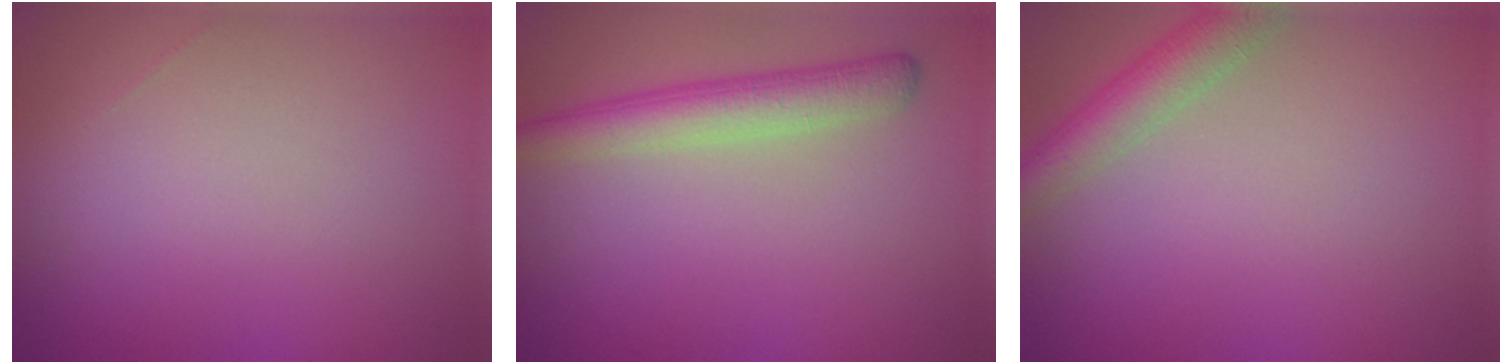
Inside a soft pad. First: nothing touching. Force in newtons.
{"total": 3.8, "press": 3.8, "slide": 0.2}
{"total": 3.8, "press": 3.8, "slide": 0.2}